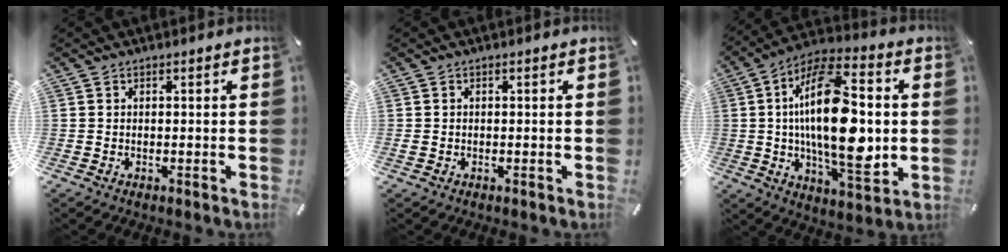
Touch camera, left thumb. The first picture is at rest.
{"total": 0.7, "force": [-0.3, 0.6, 0.4], "torque": [-0.007, 0.003, -0.006]}
{"total": 23.6, "force": [1.4, 10.7, 21.0], "torque": [-0.399, -0.012, 0.016]}